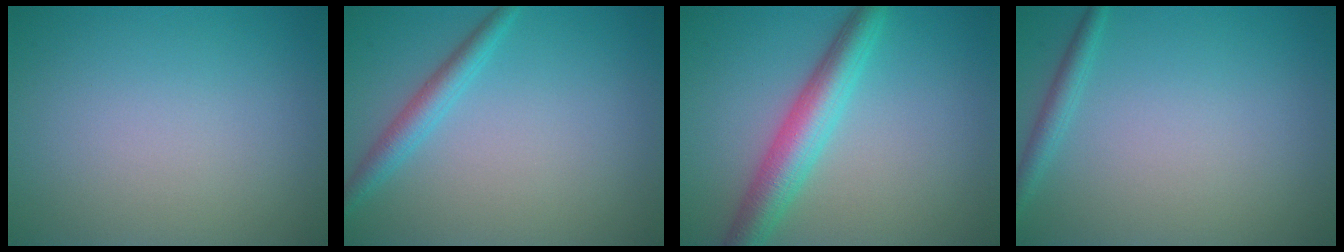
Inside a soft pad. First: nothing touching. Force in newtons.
{"total": 2.4, "press": 2.4, "slide": 0.1}
{"total": 5.0, "press": 5.0, "slide": 0.2}
{"total": 1.5, "press": 1.4, "slide": 0.1}